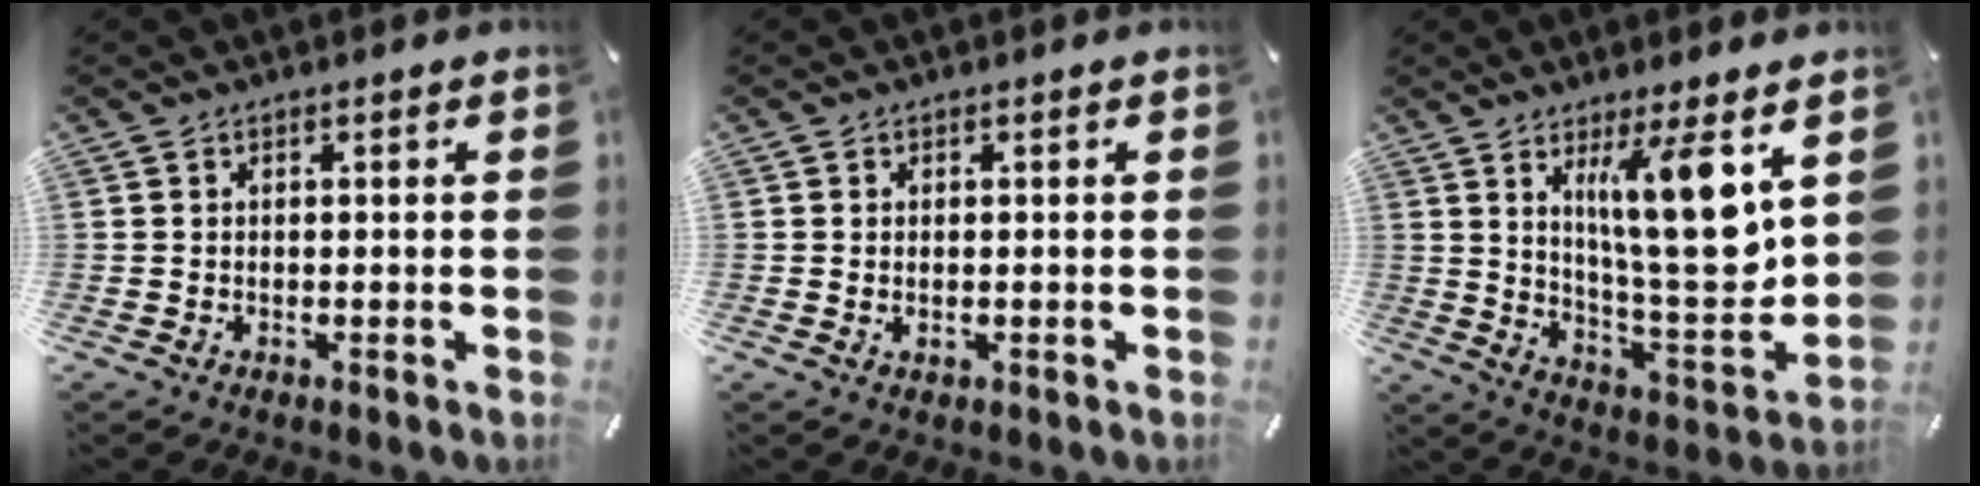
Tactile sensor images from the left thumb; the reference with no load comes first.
{"total": 1.0, "force": [0.0, 0.6, 0.9], "torque": [-0.011, -0.003, -0.001]}
{"total": 17.0, "force": [7.2, 3.1, 15.1], "torque": [-0.245, -0.049, 0.107]}